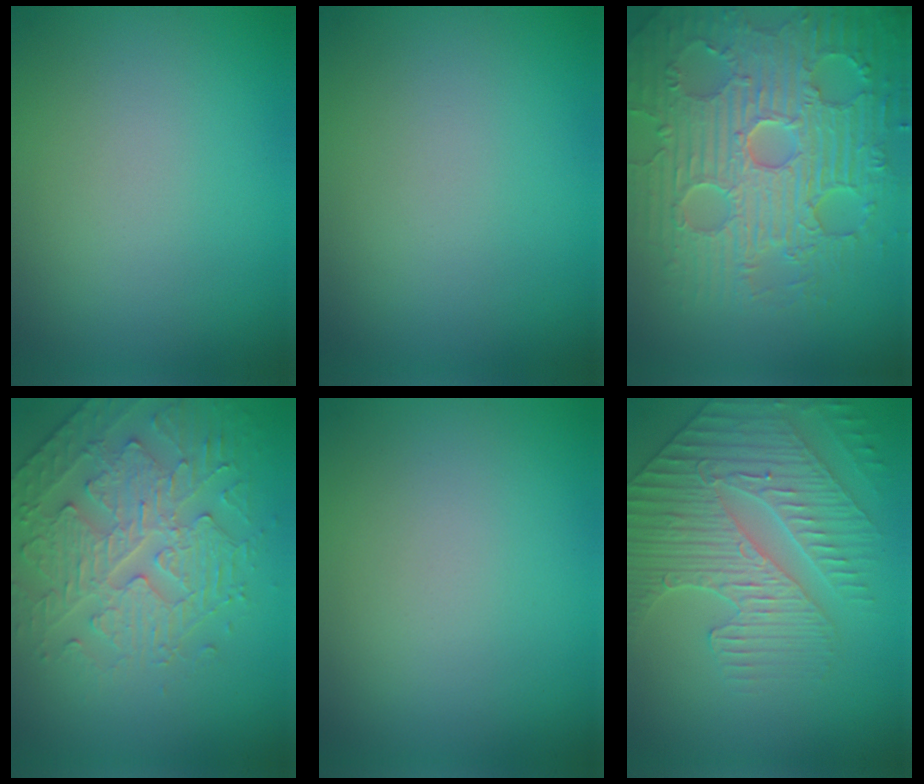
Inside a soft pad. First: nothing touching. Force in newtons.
{"total": 0.0}
{"total": 9.2, "press": 6.8, "slide": 6.2}
{"total": 4.4, "press": 4.1, "slide": 1.6}
{"total": 0.0}
{"total": 4.5, "press": 4.5, "slide": 0.4}